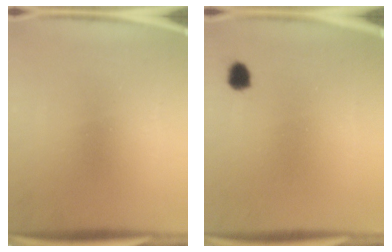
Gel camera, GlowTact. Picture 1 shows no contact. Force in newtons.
{"total": 2.4}